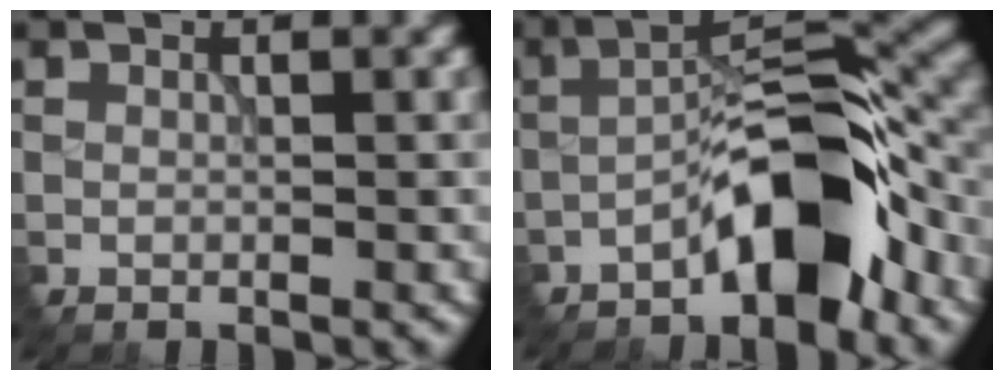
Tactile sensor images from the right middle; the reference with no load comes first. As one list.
[{"total": 7.9, "force": [-4.5, 2.4, 6.0], "torque": [-0.088, 0.024, -0.083]}]